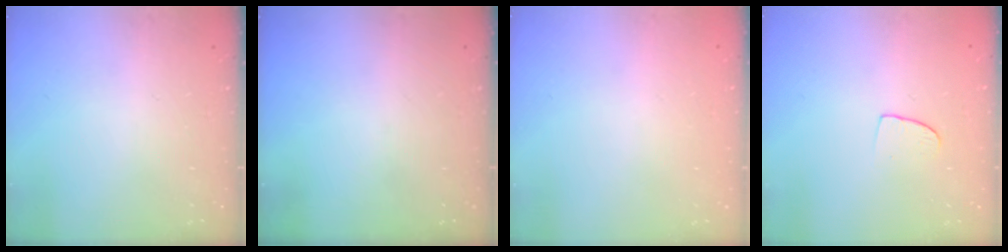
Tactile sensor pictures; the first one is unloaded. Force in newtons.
{"total": 0.0}
{"total": 0.0}
{"total": 6.3, "press": 6.3, "slide": 0.5}